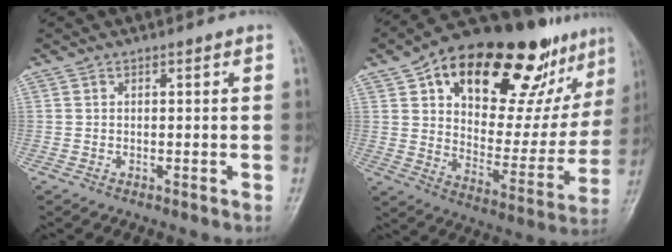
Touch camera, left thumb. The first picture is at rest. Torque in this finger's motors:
{"motor_torque": [0.94, 0.84, 1.76, -1.01, 0.12]}